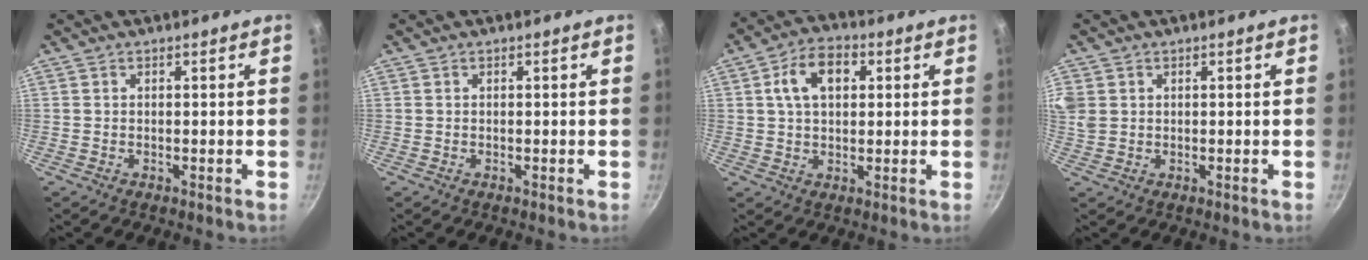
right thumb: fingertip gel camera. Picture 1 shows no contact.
{"total": 0.0}
{"total": 9.3, "force": [2.4, 6.1, 6.6], "torque": [-0.090, 0.012, 0.035]}
{"total": 6.2, "force": [1.7, 4.9, 3.3], "torque": [-0.072, 0.007, 0.038]}